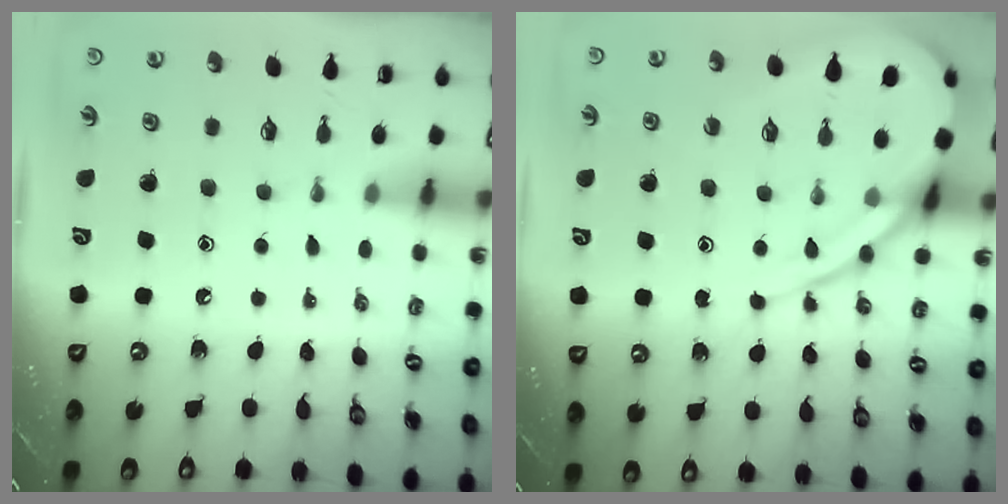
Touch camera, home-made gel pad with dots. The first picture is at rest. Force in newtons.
{"total": 12.1, "press": 12.1, "slide": 0.9}